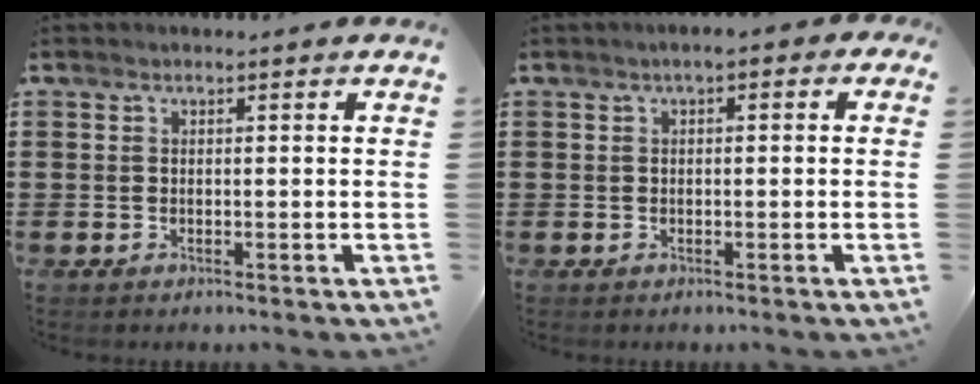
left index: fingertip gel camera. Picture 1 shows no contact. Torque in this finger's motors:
{"motor_torque": [1.29, -0.84, 0.45, 0.07]}